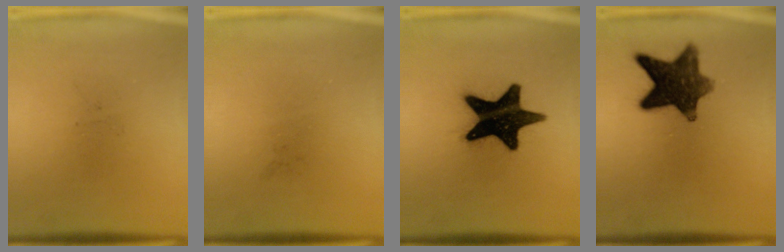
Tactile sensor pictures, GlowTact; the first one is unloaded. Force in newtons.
{"total": 0.0}
{"total": 19.5}
{"total": 11.3}